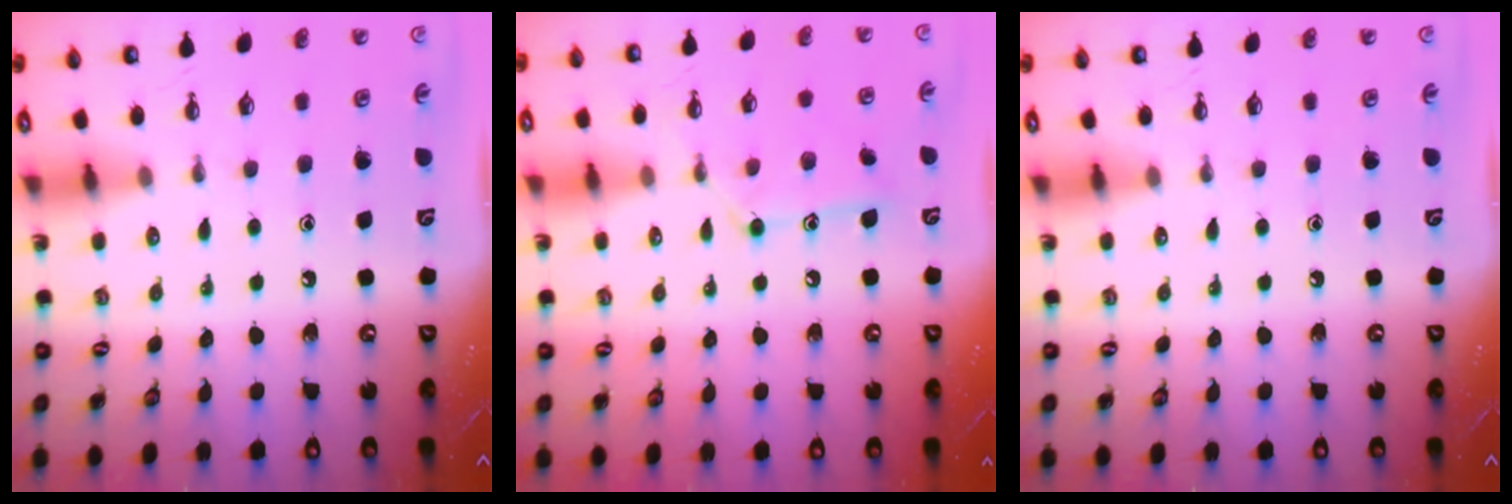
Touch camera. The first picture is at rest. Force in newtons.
{"total": 11.7, "press": 11.7, "slide": 0.9}
{"total": 0.0}